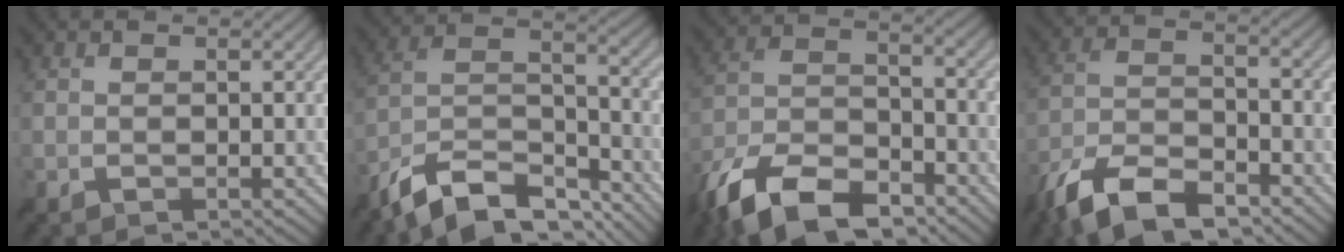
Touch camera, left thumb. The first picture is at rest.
{"total": 12.8, "force": [-10.0, 4.2, 6.8], "torque": [-0.140, 0.009, -0.188]}
{"total": 13.6, "force": [-9.5, 5.7, 7.8], "torque": [-0.164, -0.006, -0.192]}
{"total": 11.0, "force": [-7.9, 4.1, 6.5], "torque": [-0.126, -0.003, -0.165]}